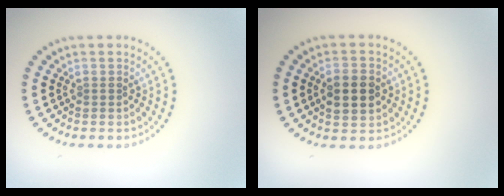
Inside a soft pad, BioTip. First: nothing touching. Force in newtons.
{"total": 3.7, "press": 3.7, "slide": 0.3}